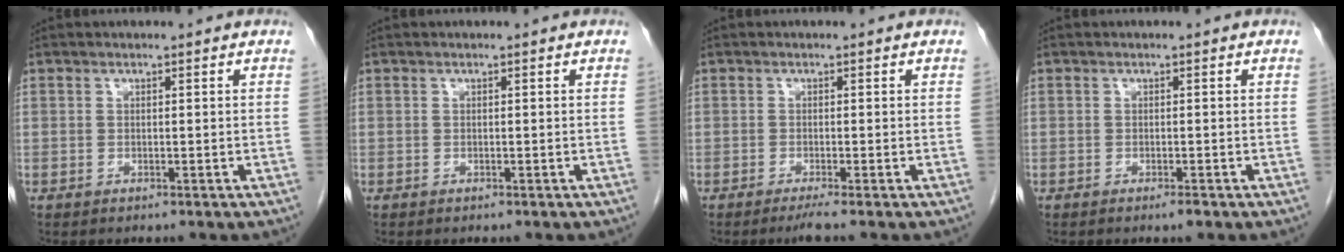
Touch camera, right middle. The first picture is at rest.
{"total": 0.0}
{"total": 1.8, "force": [-1.3, -0.5, 1.1], "torque": [-0.021, -0.003, -0.025]}
{"total": 1.0, "force": [-0.7, 0.1, 0.7], "torque": [-0.013, -0.002, -0.009]}